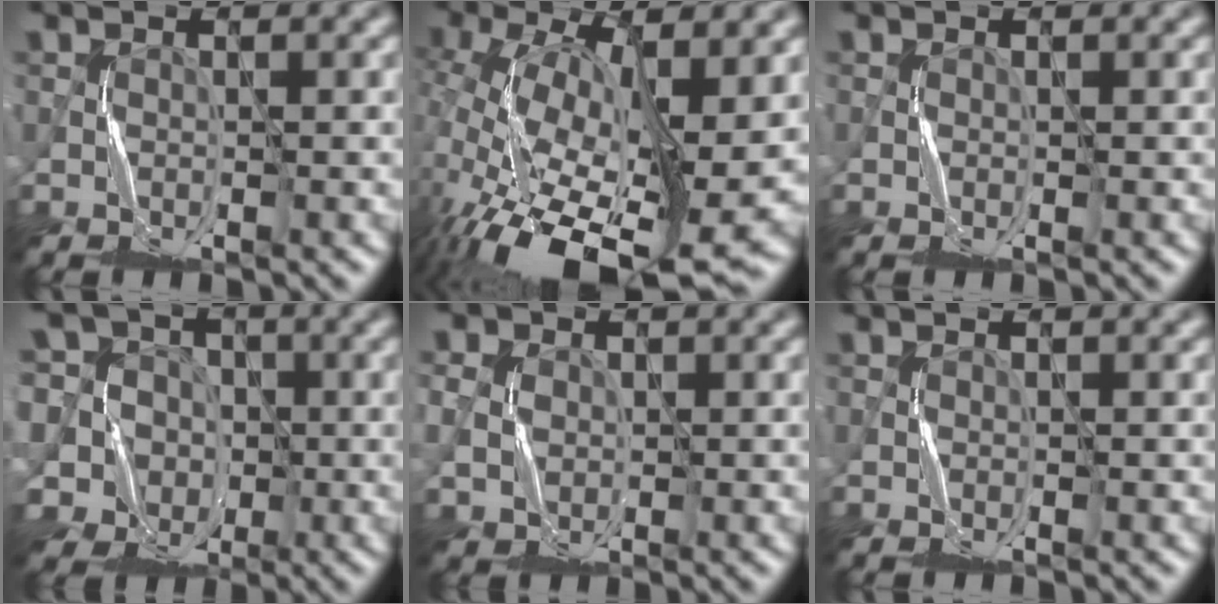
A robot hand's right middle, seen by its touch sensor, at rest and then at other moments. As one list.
[{"total": 15.6, "force": [-4.3, 6.8, 13.4], "torque": [-0.257, -0.022, -0.066]}, {"total": 0.0}, {"total": 10.9, "force": [2.5, 9.5, 4.8], "torque": [-0.126, 0.040, -0.005]}, {"total": 4.3, "force": [1.0, 3.7, 2.0], "torque": [-0.053, 0.019, 0.002]}, {"total": 0.0}]